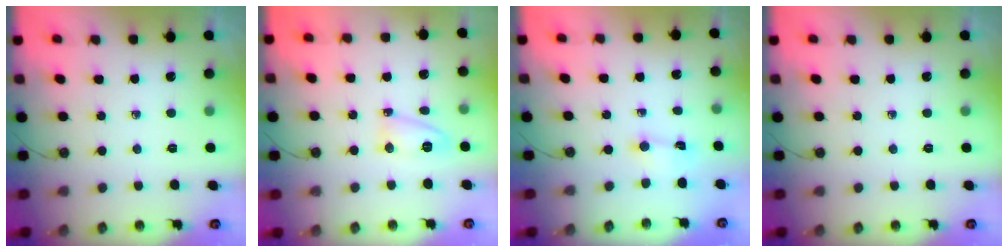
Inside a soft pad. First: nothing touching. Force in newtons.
{"total": 6.2, "press": 6.1, "slide": 0.5}
{"total": 0.8, "press": 0.7, "slide": 0.5}
{"total": 0.0}